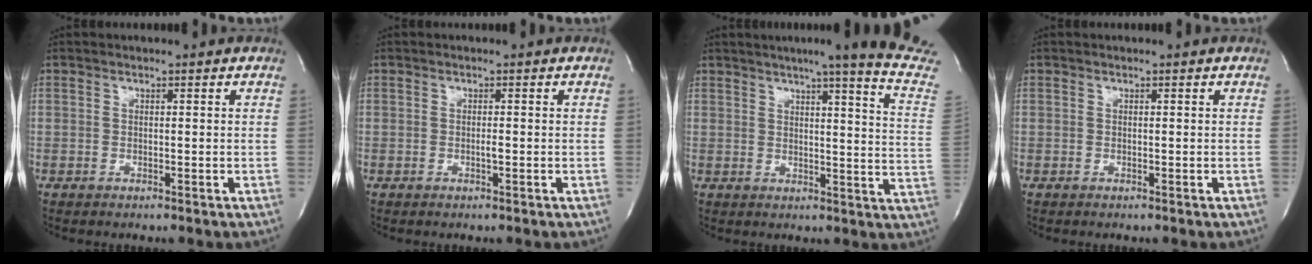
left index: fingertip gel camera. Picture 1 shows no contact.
{"total": 0.6, "force": [-0.1, 0.0, 0.6], "torque": [-0.013, 0.000, -0.003]}
{"total": 17.5, "force": [14.4, -1.3, 9.9], "torque": [-0.135, -0.062, 0.158]}
{"total": 0.0}